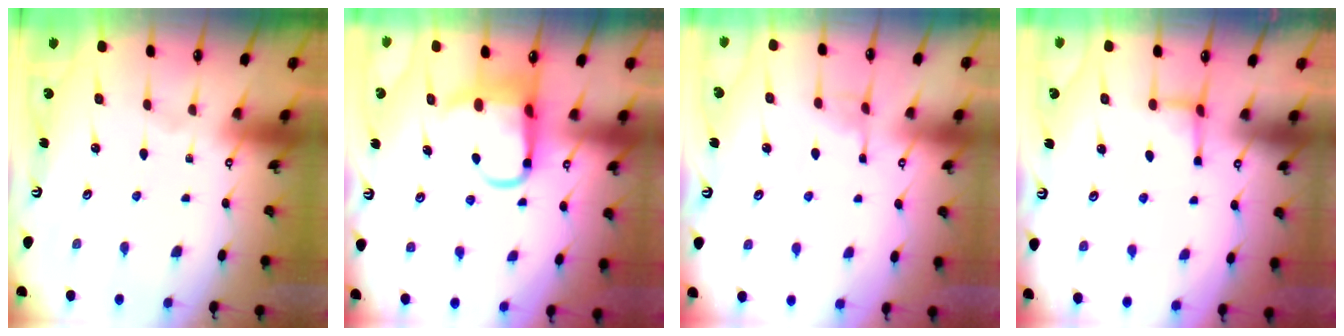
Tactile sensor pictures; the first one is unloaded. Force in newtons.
{"total": 9.4, "press": 9.2, "slide": 2.0}
{"total": 4.7, "press": 4.7, "slide": 0.4}
{"total": 1.8, "press": 1.8, "slide": 0.4}